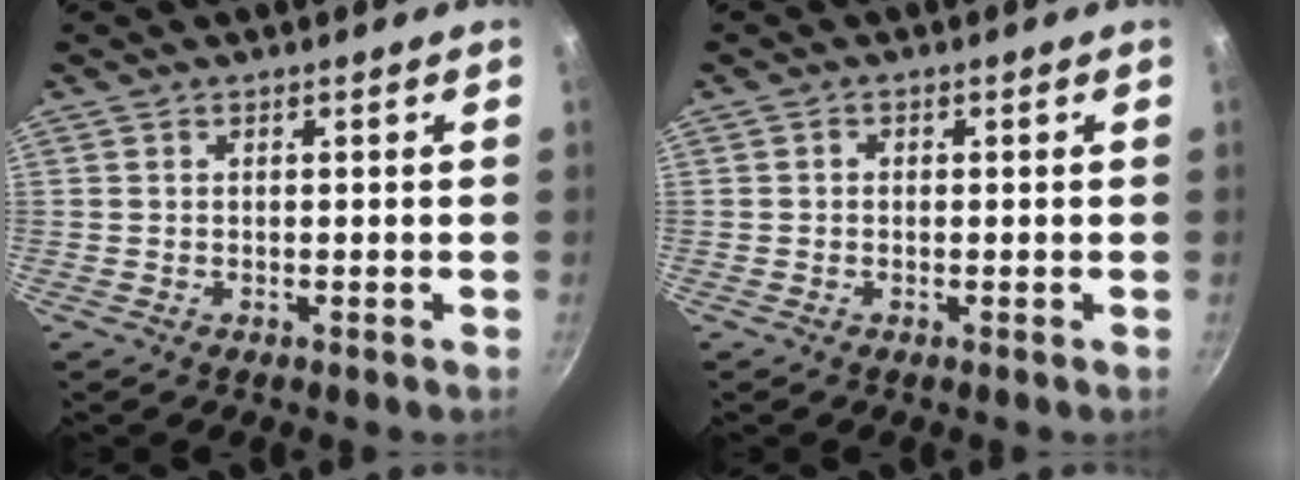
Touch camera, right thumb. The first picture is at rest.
{"total": 0.9, "force": [0.0, 0.8, 0.4], "torque": [-0.007, 0.005, -0.001]}